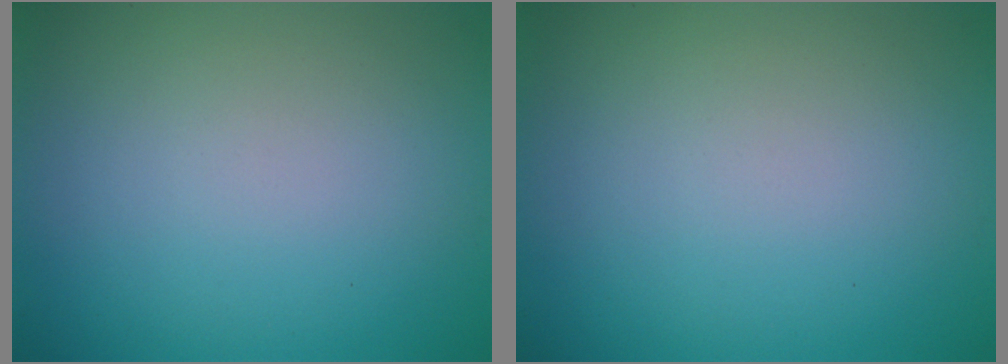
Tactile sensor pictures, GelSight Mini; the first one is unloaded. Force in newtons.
{"total": 0.0}